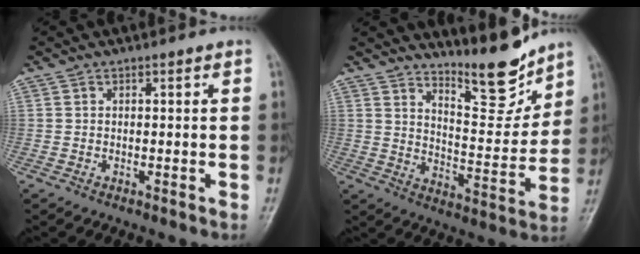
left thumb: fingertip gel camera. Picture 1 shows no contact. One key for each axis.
{"total": 11.2, "fx": 9.9, "fy": 2.4, "fz": 4.8, "tx": -0.046, "ty": -0.085, "tz": 0.167}